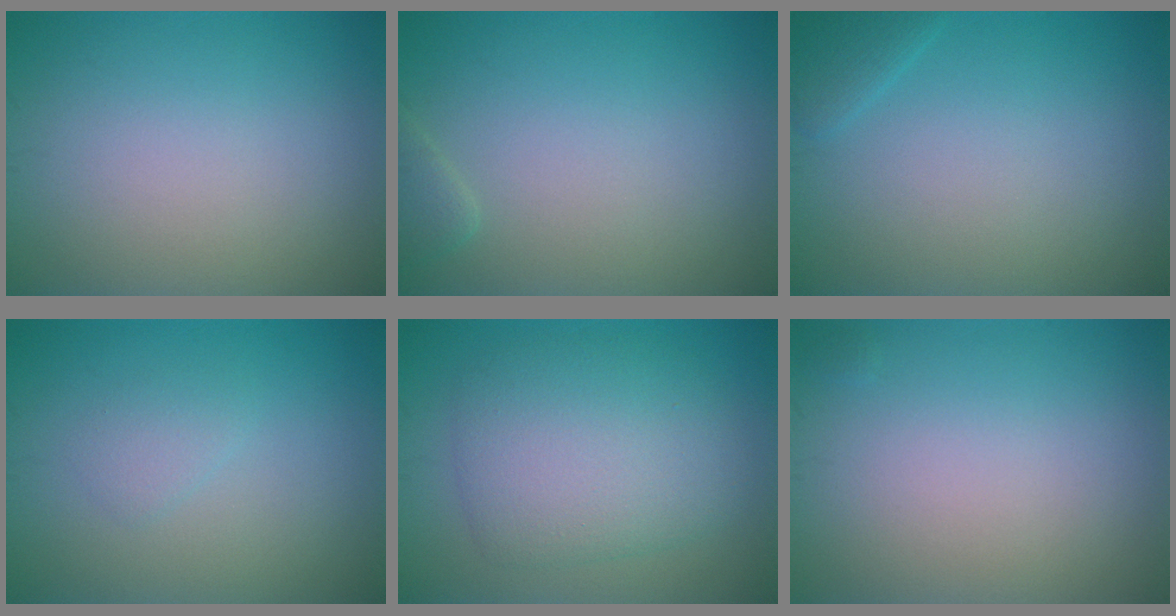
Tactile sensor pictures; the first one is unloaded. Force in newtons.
{"total": 1.1, "press": 1.1, "slide": 0.1}
{"total": 1.3, "press": 1.3, "slide": 0.1}
{"total": 1.1, "press": 1.1, "slide": 0.1}
{"total": 6.1, "press": 6.1, "slide": 0.1}
{"total": 0.0}